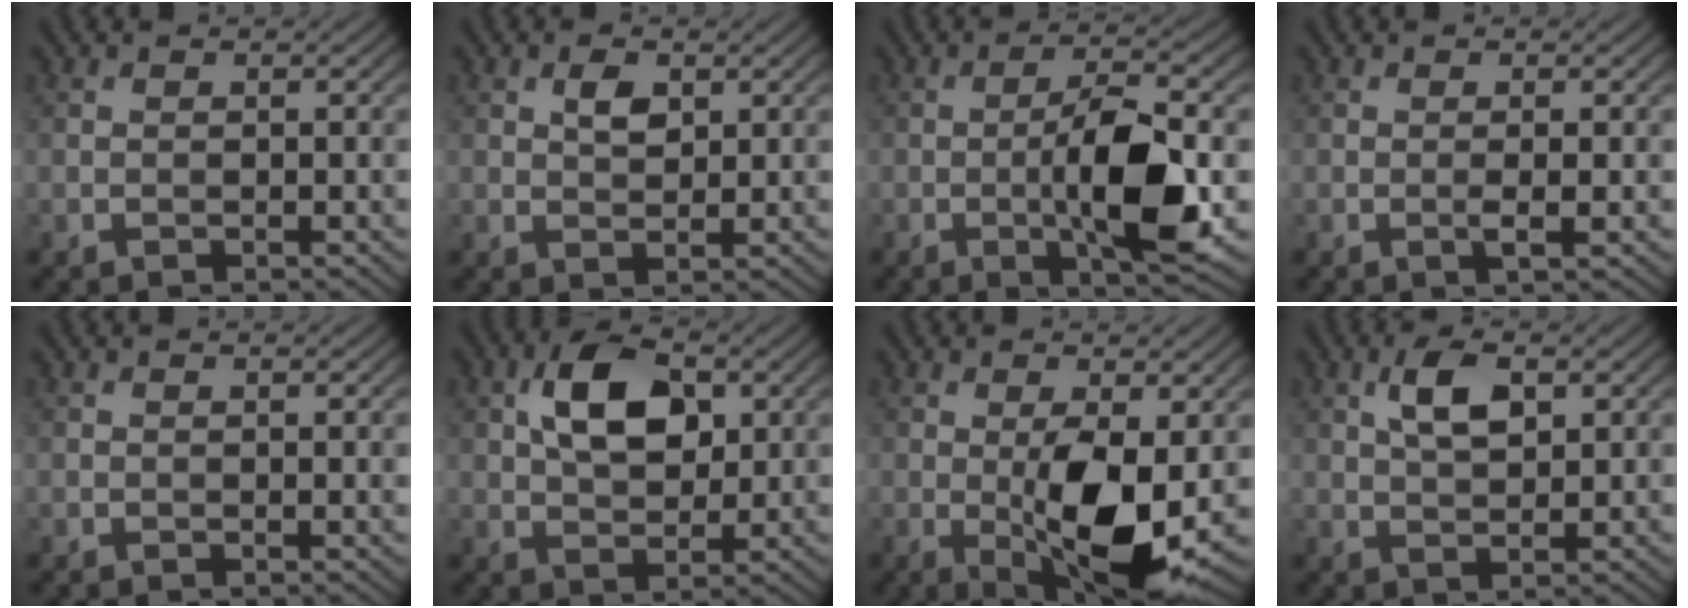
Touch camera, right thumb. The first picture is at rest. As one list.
[{"total": 2.5, "force": [1.0, 1.4, 1.8], "torque": [-0.037, -0.001, 0.018]}, {"total": 9.3, "force": [-2.1, 2.3, 8.8], "torque": [-0.147, 0.002, -0.038]}, {"total": 1.5, "force": [-0.3, 0.0, 1.4], "torque": [-0.030, -0.001, -0.008]}, {"total": 0.5, "force": [0.1, 0.0, 0.5], "torque": [-0.006, -0.001, 0.002]}, {"total": 8.0, "force": [2.2, 4.7, 6.1], "torque": [-0.117, 0.010, 0.034]}, {"total": 9.5, "force": [-1.2, 3.4, 8.8], "torque": [-0.157, -0.011, -0.012]}, {"total": 4.8, "force": [1.8, 2.2, 3.9], "torque": [-0.085, 0.005, 0.034]}]